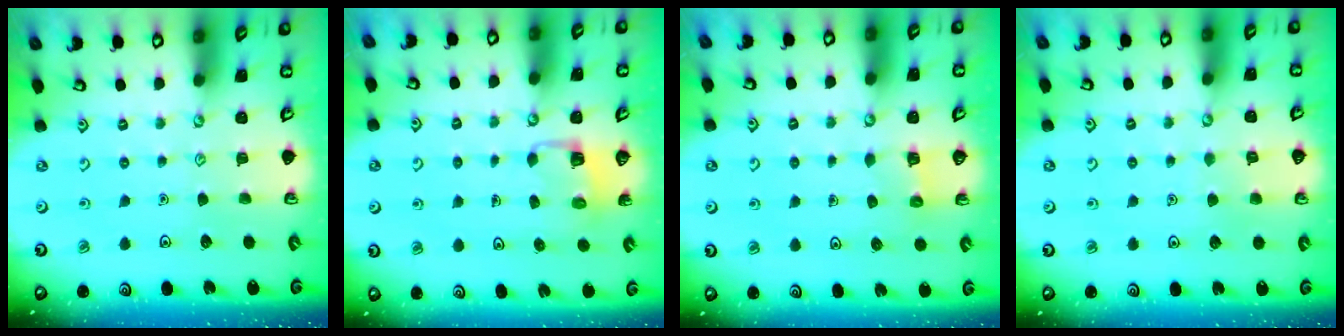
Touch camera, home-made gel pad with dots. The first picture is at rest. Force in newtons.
{"total": 3.3, "press": 3.3, "slide": 0.2}
{"total": 2.5, "press": 2.5, "slide": 0.1}
{"total": 2.6, "press": 2.6, "slide": 0.3}